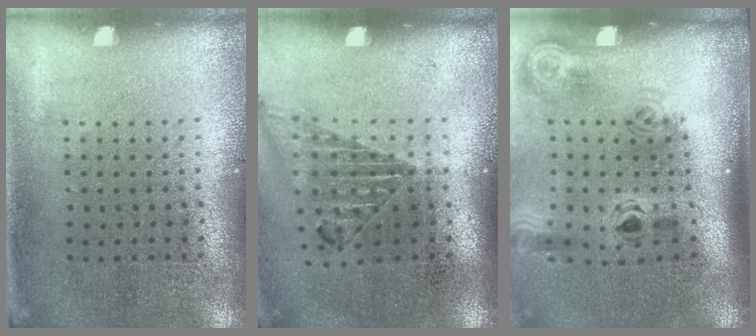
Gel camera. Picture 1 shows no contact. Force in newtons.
{"total": 1.2, "press": 1.1, "slide": 0.4}
{"total": 2.0, "press": 1.4, "slide": 1.5}